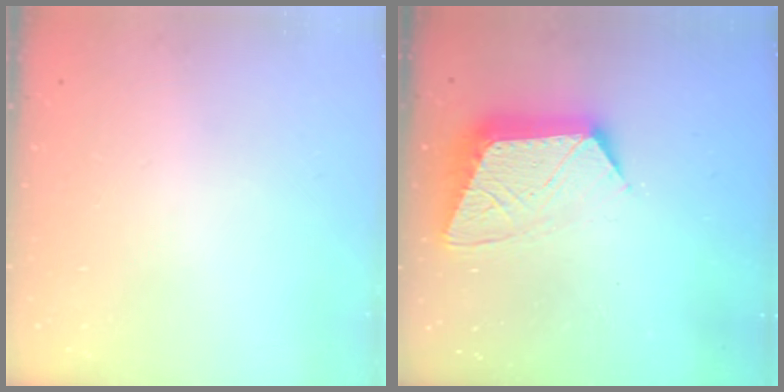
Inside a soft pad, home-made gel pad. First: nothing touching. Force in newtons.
{"total": 12.6, "press": 12.6, "slide": 1.0}